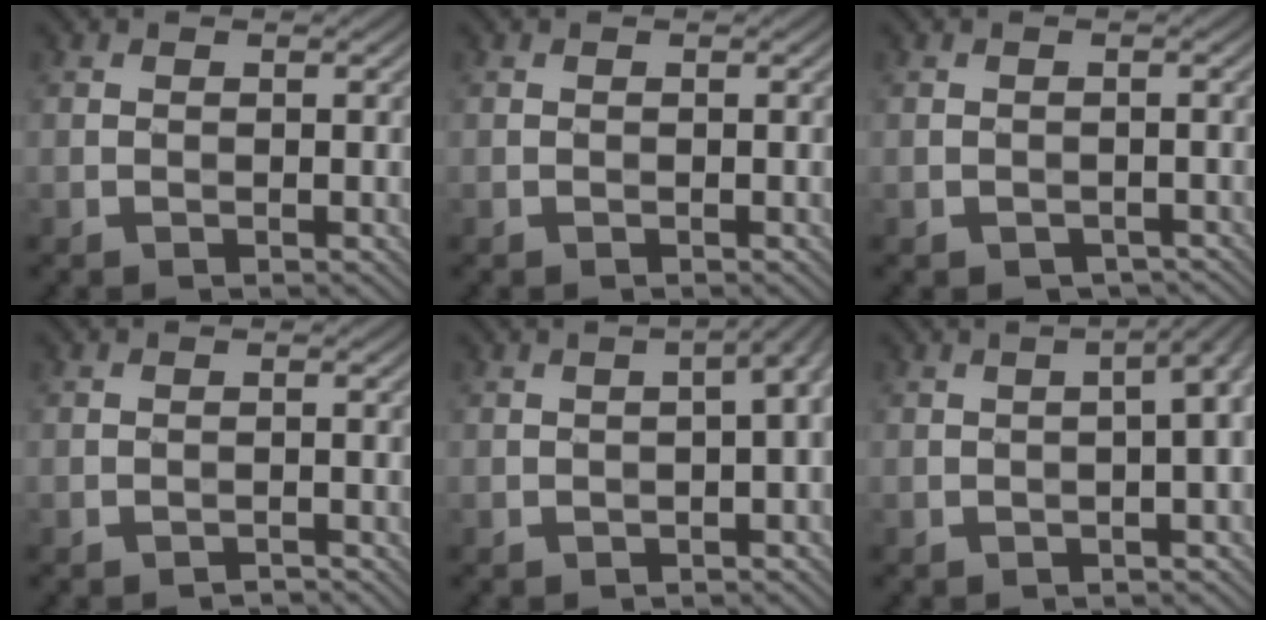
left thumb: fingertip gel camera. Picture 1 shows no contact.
{"total": 0.0}
{"total": 0.9, "force": [-0.8, 0.5, 0.0], "torque": [-0.002, -0.004, -0.014]}
{"total": 0.8, "force": [-0.7, -0.2, -0.2], "torque": [0.004, 0.005, -0.015]}
{"total": 4.0, "force": [-0.5, 1.1, 3.8], "torque": [-0.048, 0.008, -0.001]}
{"total": 5.2, "force": [-0.2, 1.4, 5.0], "torque": [-0.057, 0.015, -0.006]}